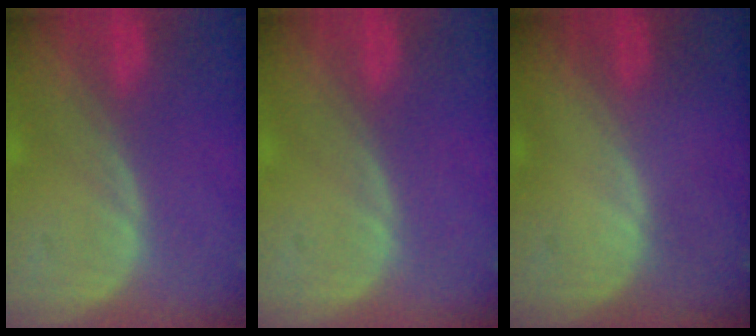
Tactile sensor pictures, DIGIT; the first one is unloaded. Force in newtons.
{"total": 0.0}
{"total": 0.6, "press": 0.1, "slide": 0.6}